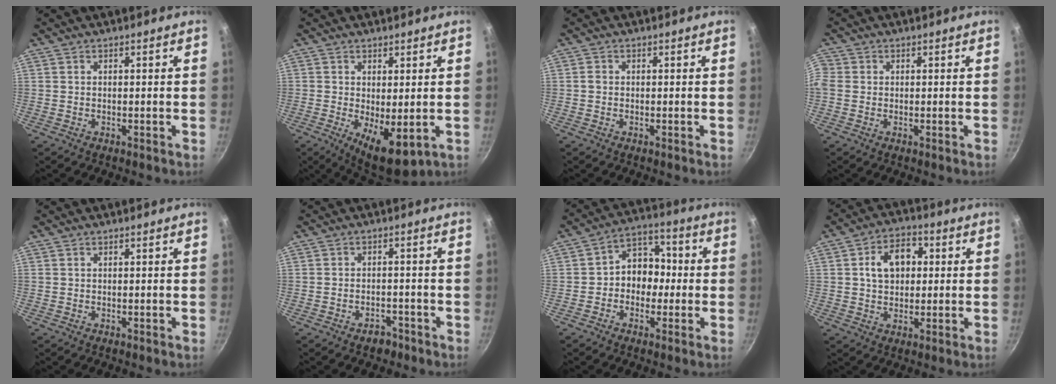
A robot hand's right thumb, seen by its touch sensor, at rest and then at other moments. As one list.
[{"total": 8.9, "force": [-2.1, 3.5, 7.9], "torque": [-0.113, -0.019, -0.016]}, {"total": 0.8, "force": [0.0, 0.7, 0.4], "torque": [-0.005, 0.001, -0.003]}, {"total": 4.1, "force": [0.3, 3.6, 2.0], "torque": [-0.057, 0.012, 0.009]}, {"total": 0.0}, {"total": 2.5, "force": [-1.9, 1.4, 0.9], "torque": [-0.011, 0.015, -0.025]}, {"total": 9.1, "force": [-0.7, 7.1, 5.7], "torque": [-0.044, 0.036, -0.028]}, {"total": 9.1, "force": [1.7, 6.4, 6.3], "torque": [-0.081, 0.012, 0.024]}]